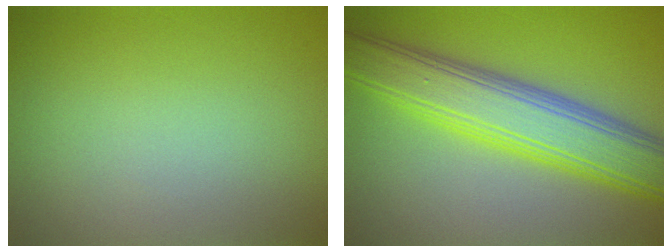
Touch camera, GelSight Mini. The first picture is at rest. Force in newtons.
{"total": 8.6, "press": 8.6, "slide": 0.6}